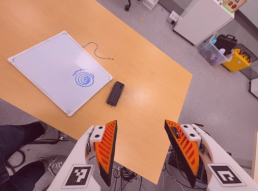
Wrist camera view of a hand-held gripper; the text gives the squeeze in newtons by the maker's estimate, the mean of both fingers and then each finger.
{"total": 0.0}